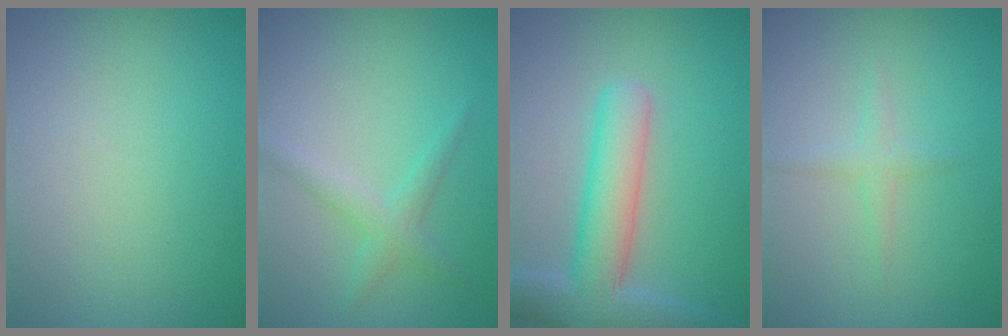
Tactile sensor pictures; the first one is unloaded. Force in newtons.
{"total": 2.1, "press": 2.1, "slide": 0.1}
{"total": 7.0, "press": 7.0, "slide": 0.5}
{"total": 1.3, "press": 1.3, "slide": 0.0}